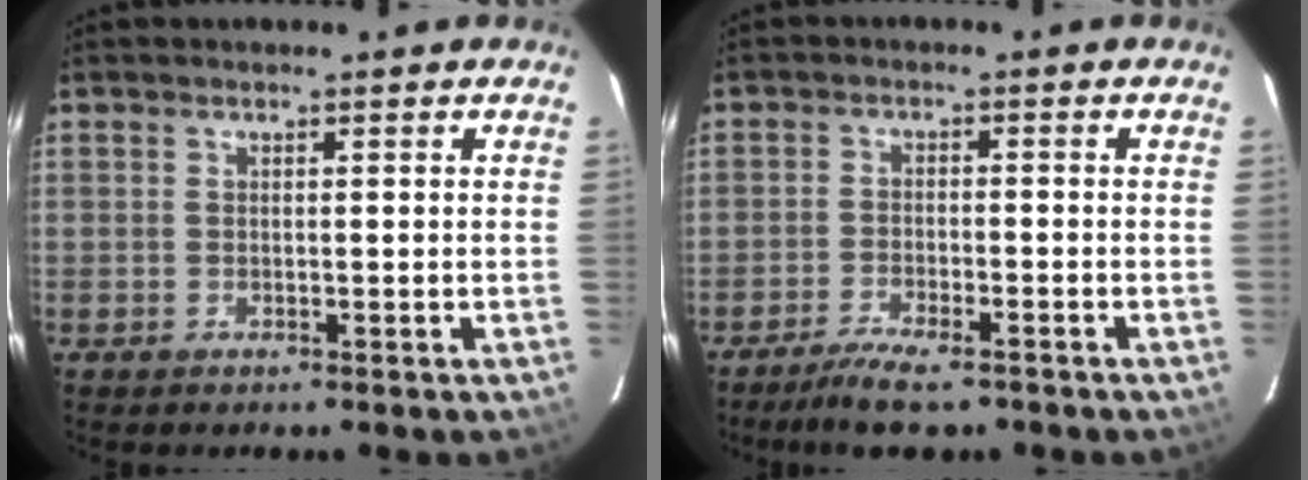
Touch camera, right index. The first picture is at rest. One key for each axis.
{"total": 6.9, "fx": -5.5, "fy": 1.6, "fz": 3.8, "tx": -0.092, "ty": -0.010, "tz": -0.098}